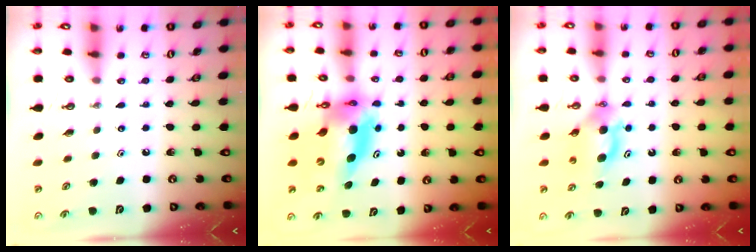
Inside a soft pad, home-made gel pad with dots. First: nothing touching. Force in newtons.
{"total": 10.6, "press": 10.5, "slide": 1.0}
{"total": 6.9, "press": 5.1, "slide": 4.7}